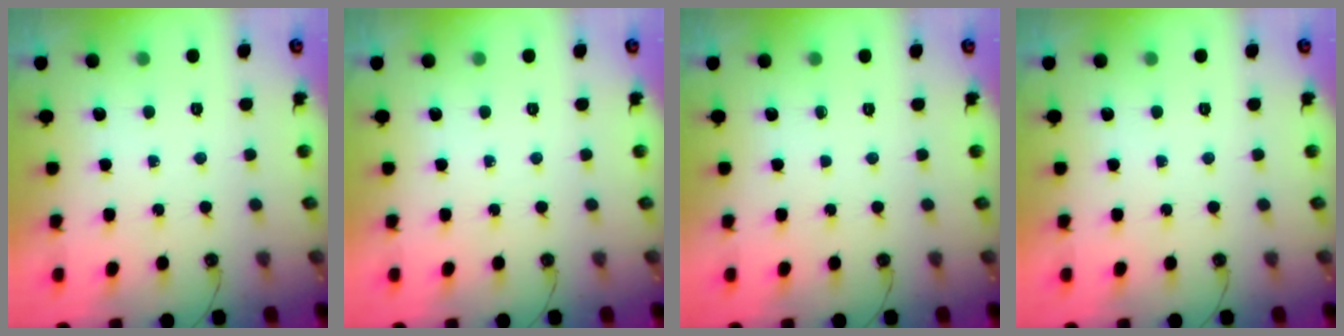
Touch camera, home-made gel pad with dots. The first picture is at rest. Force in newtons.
{"total": 0.0}
{"total": 0.0}
{"total": 0.0}